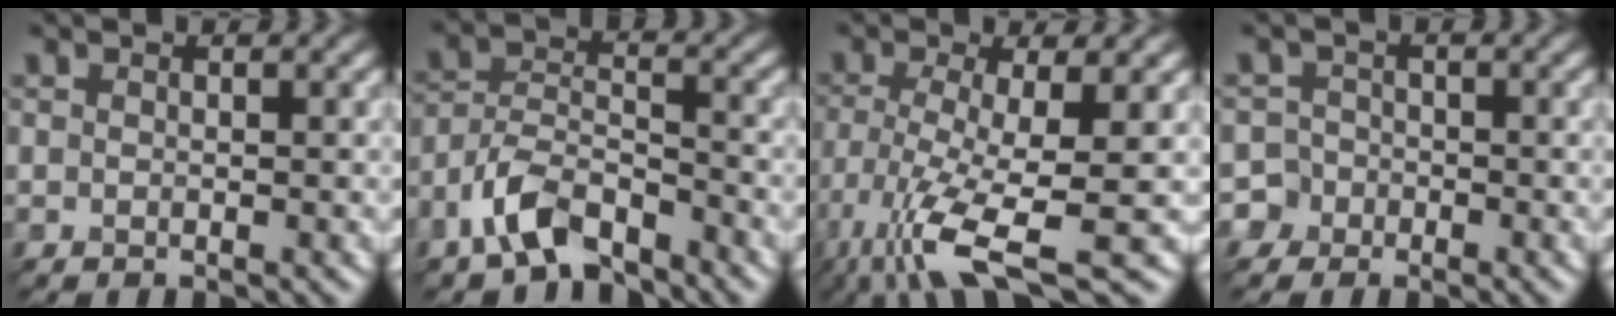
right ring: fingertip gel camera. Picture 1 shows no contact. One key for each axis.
{"total": 4.9, "fx": -4.4, "fy": 1.3, "fz": 1.7, "tx": -0.046, "ty": 0.009, "tz": -0.073}
{"total": 8.7, "fx": -4.8, "fy": 1.6, "fz": 7.0, "tx": -0.161, "ty": -0.012, "tz": -0.070}
{"total": 2.9, "fx": -2.4, "fy": 1.2, "fz": -1.1, "tx": 0.019, "ty": 0.002, "tz": -0.030}